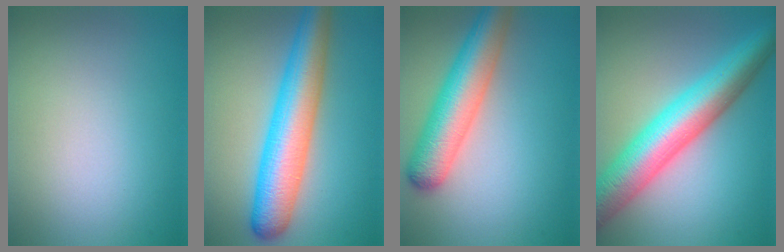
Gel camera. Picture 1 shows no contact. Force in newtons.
{"total": 8.0, "press": 8.0, "slide": 0.2}
{"total": 6.6, "press": 6.6, "slide": 0.3}
{"total": 9.7, "press": 9.7, "slide": 0.2}